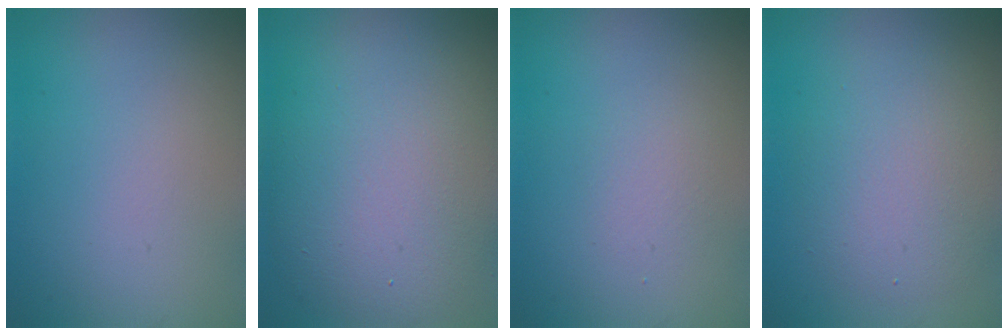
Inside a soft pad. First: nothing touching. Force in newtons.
{"total": 11.8, "press": 11.8, "slide": 0.7}
{"total": 1.1, "press": 1.1, "slide": 0.1}
{"total": 4.7, "press": 4.7, "slide": 0.3}